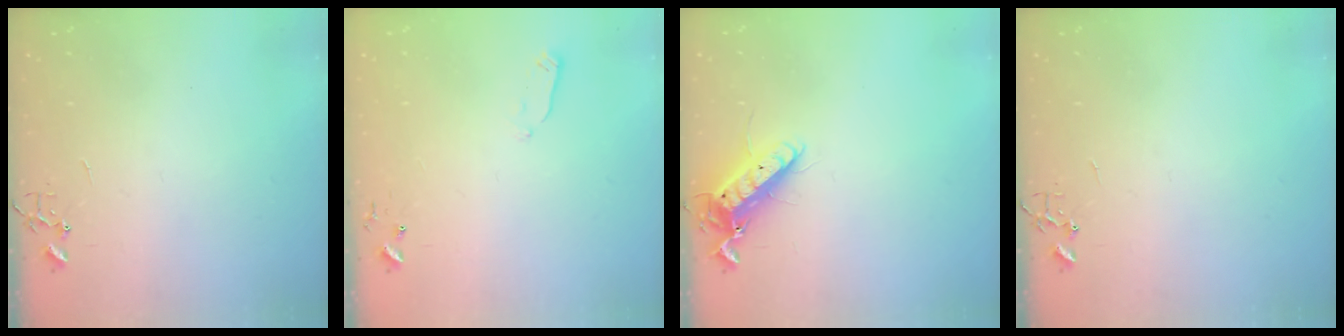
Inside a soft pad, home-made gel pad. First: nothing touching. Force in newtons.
{"total": 2.7, "press": 2.6, "slide": 0.4}
{"total": 12.3, "press": 12.2, "slide": 1.7}
{"total": 0.0}